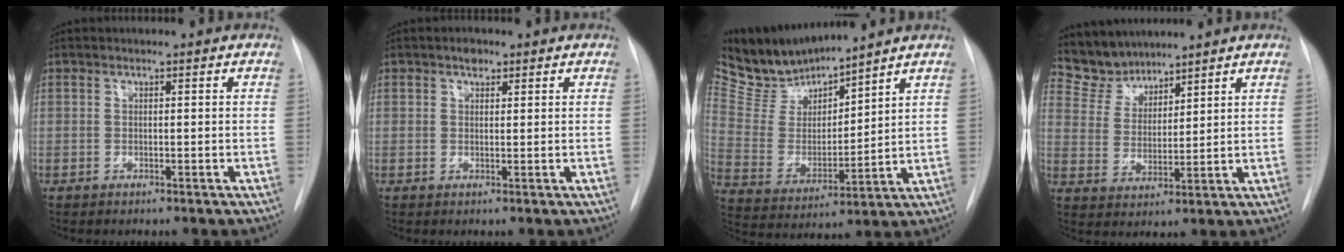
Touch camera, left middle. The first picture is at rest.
{"total": 1.6, "force": [1.0, 0.9, 0.7], "torque": [-0.012, 0.002, 0.014]}
{"total": 11.0, "force": [10.7, 1.4, 2.1], "torque": [-0.058, -0.001, 0.226]}
{"total": 6.5, "force": [6.2, 2.0, 0.1], "torque": [-0.008, 0.006, 0.134]}